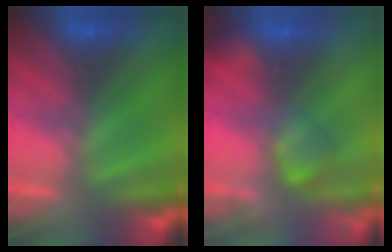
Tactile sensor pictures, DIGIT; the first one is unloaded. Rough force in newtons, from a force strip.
{"total": 2.4}